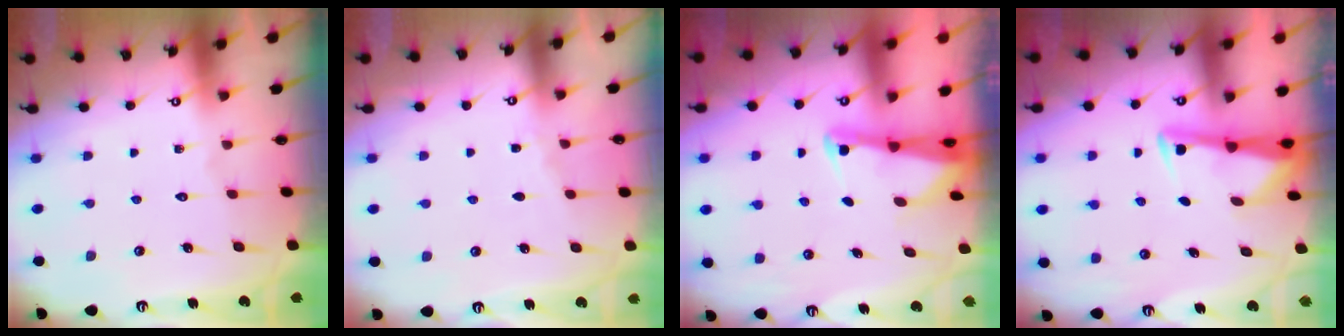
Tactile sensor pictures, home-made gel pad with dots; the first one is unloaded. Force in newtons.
{"total": 2.7, "press": 2.7, "slide": 0.4}
{"total": 2.4, "press": 2.4, "slide": 0.2}
{"total": 3.0, "press": 3.0, "slide": 0.3}